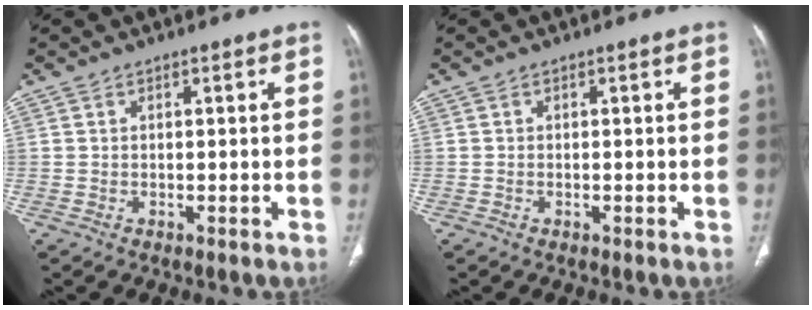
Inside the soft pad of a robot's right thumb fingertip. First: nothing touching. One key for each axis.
{"total": 0.0}